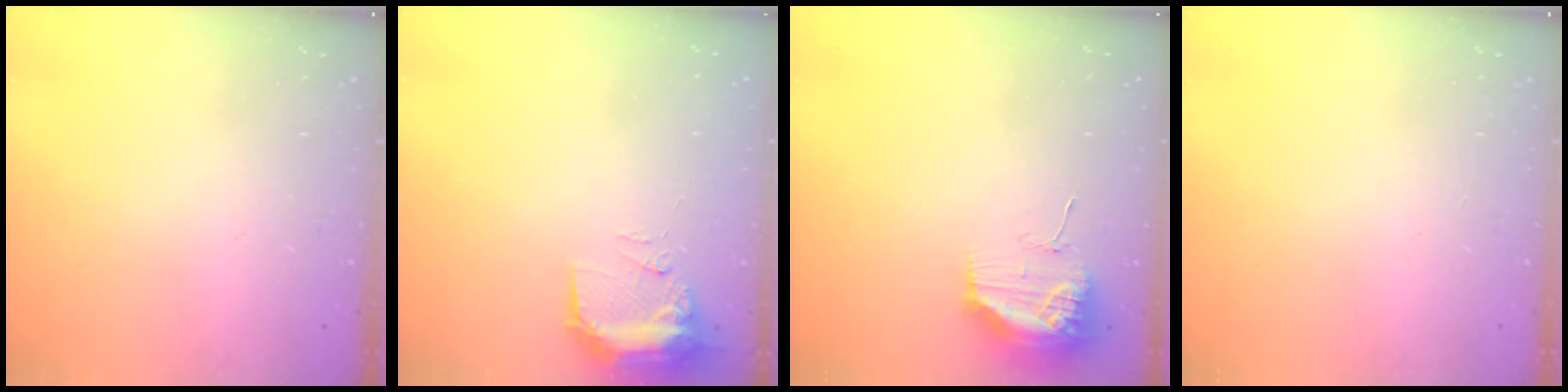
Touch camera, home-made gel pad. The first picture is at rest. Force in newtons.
{"total": 11.4, "press": 10.0, "slide": 5.4}
{"total": 11.7, "press": 11.6, "slide": 1.0}
{"total": 0.0}